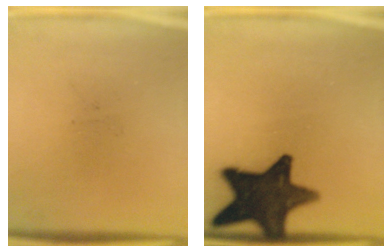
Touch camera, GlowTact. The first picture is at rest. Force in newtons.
{"total": 15.8}